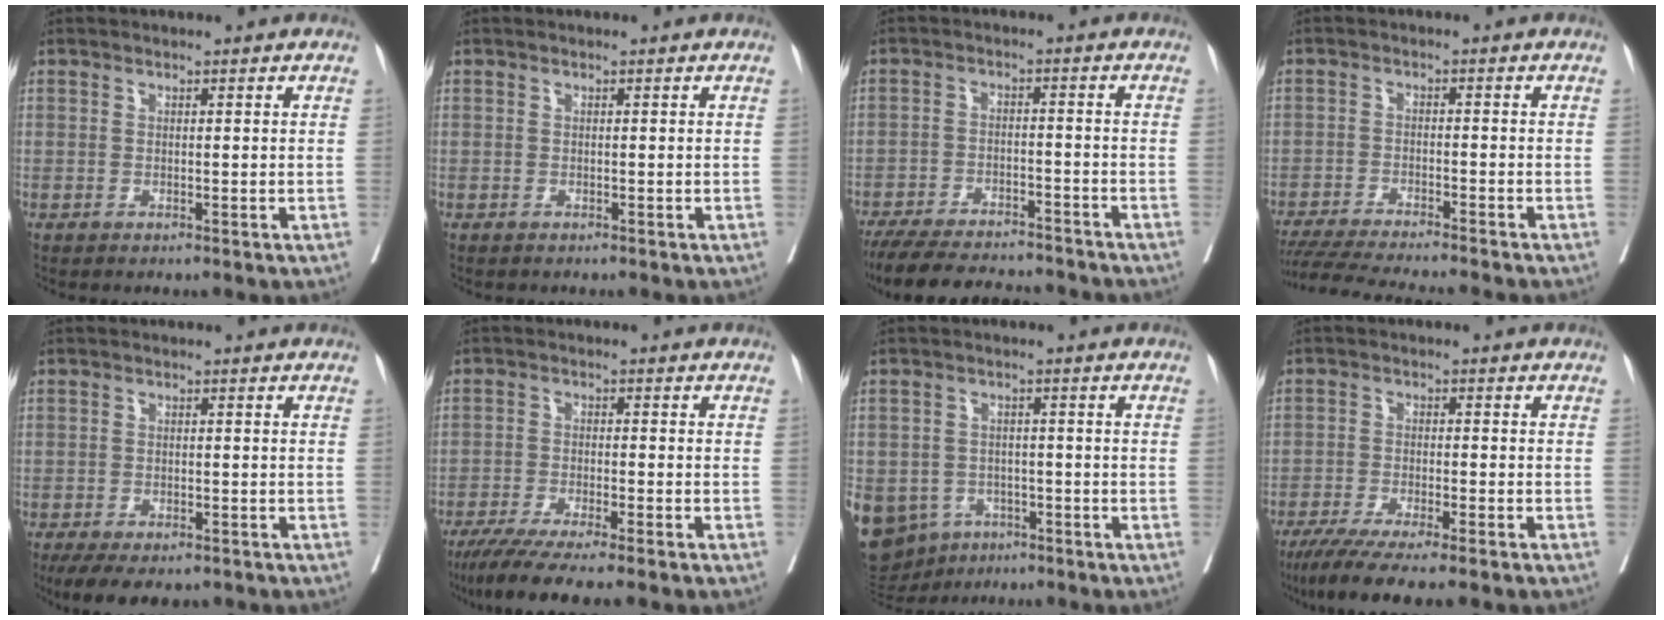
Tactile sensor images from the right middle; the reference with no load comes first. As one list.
[{"total": 0.0}, {"total": 17.6, "force": [-15.8, 3.7, 7.0], "torque": [-0.150, -0.018, -0.227]}, {"total": 13.8, "force": [-12.4, -0.1, 6.0], "torque": [-0.086, -0.025, -0.188]}, {"total": 8.5, "force": [-6.3, 3.7, 4.4], "torque": [-0.058, -0.005, -0.091]}, {"total": 10.4, "force": [-8.4, 0.1, 6.1], "torque": [-0.084, -0.024, -0.132]}, {"total": 17.1, "force": [-7.6, 13.8, 6.5], "torque": [-0.194, 0.005, -0.098]}, {"total": 11.3, "force": [-9.0, 0.6, 6.8], "torque": [-0.092, -0.024, -0.138]}]